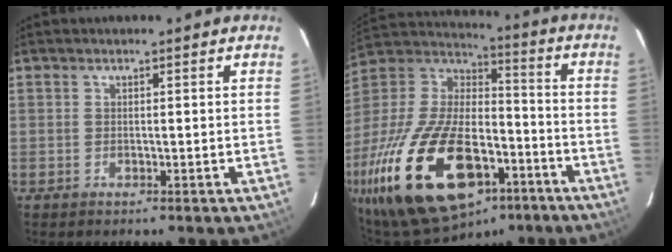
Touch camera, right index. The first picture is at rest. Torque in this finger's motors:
{"motor_torque": [2.14, 0.00, 1.05, 0.21]}